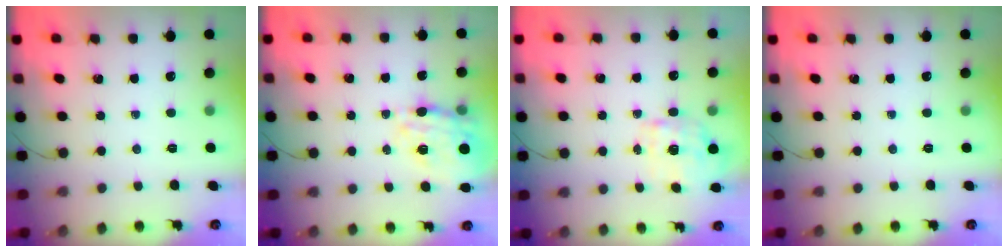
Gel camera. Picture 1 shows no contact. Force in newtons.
{"total": 16.6, "press": 16.2, "slide": 3.6}
{"total": 1.9, "press": 1.6, "slide": 1.0}
{"total": 0.0}